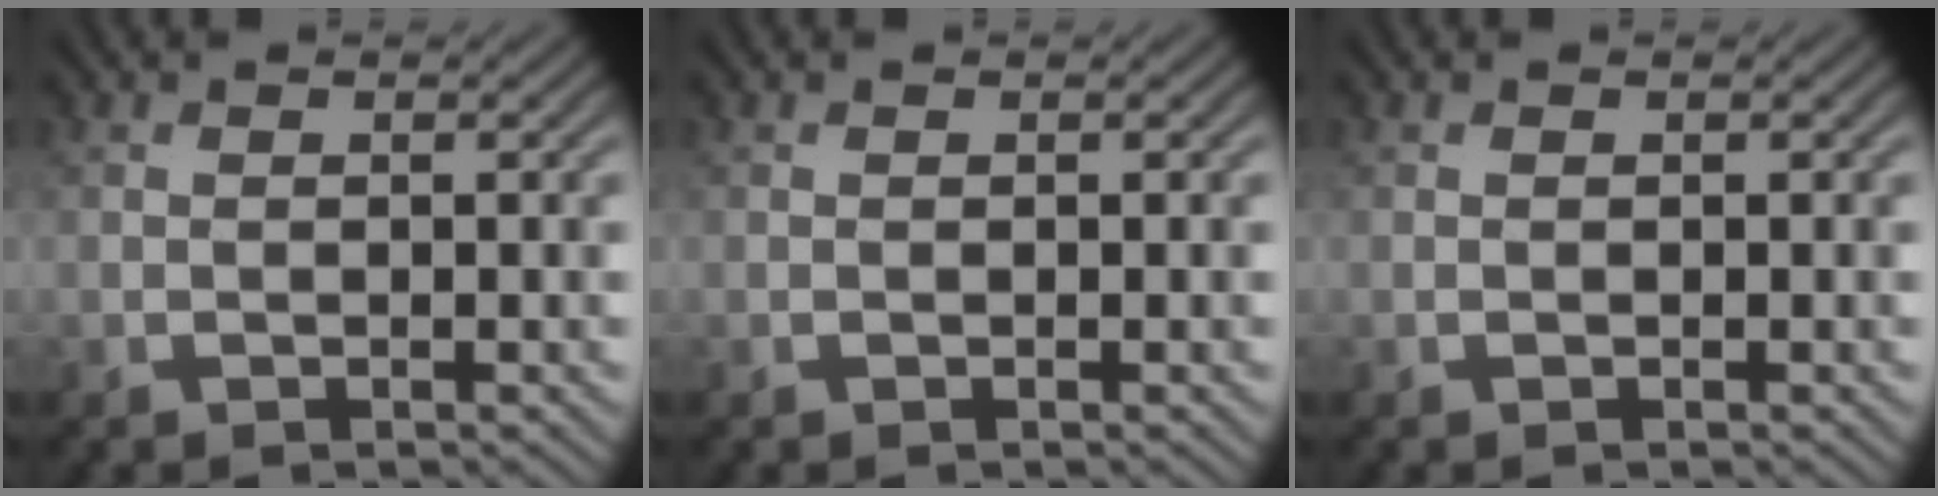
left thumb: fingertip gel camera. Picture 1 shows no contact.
{"total": 0.0}
{"total": 0.0}